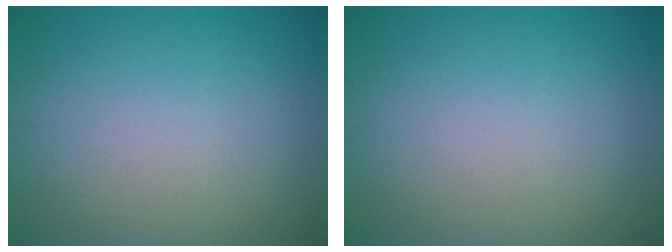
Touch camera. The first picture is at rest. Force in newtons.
{"total": 0.0}